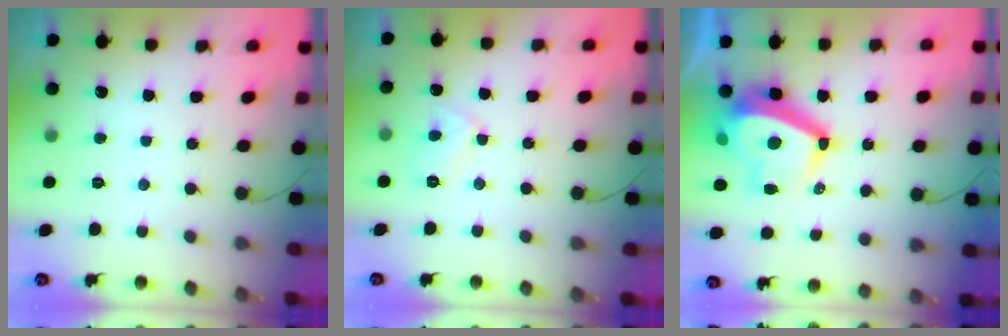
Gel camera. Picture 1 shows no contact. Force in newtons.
{"total": 5.5, "press": 5.5, "slide": 0.7}
{"total": 13.0, "press": 12.7, "slide": 2.8}